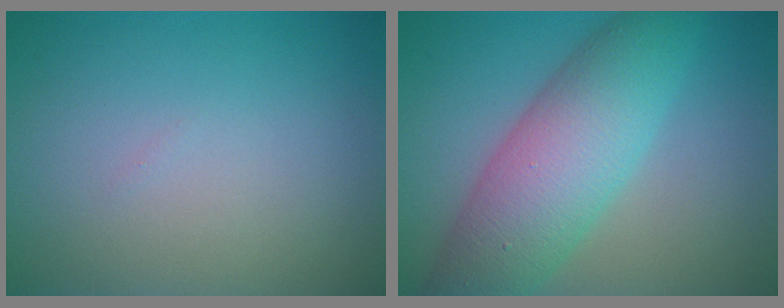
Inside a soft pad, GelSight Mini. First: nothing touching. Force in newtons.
{"total": 8.6, "press": 8.6, "slide": 0.2}